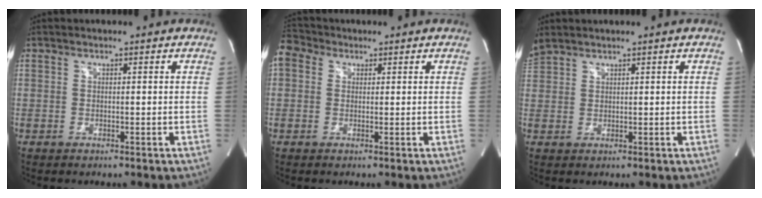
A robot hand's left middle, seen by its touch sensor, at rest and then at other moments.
{"total": 4.8, "force": [2.2, 3.8, 2.2], "torque": [-0.055, 0.031, 0.041]}
{"total": 2.7, "force": [2.6, 0.3, 0.5], "torque": [-0.029, 0.020, 0.063]}